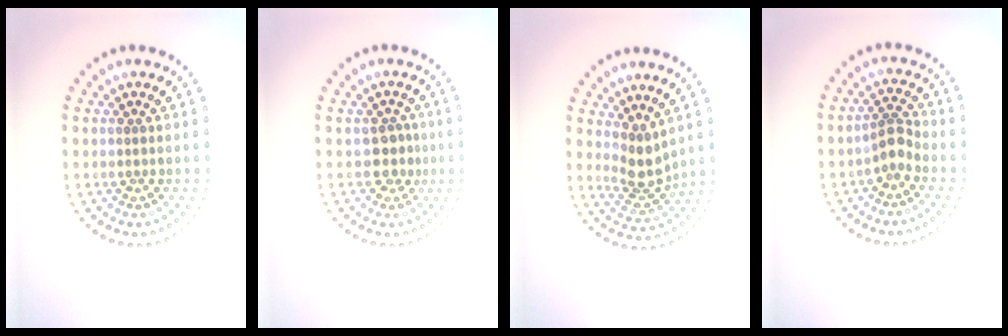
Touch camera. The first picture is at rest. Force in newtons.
{"total": 1.9, "press": 1.6, "slide": 1.0}
{"total": 2.9, "press": 2.2, "slide": 1.8}
{"total": 2.1, "press": 1.5, "slide": 1.5}